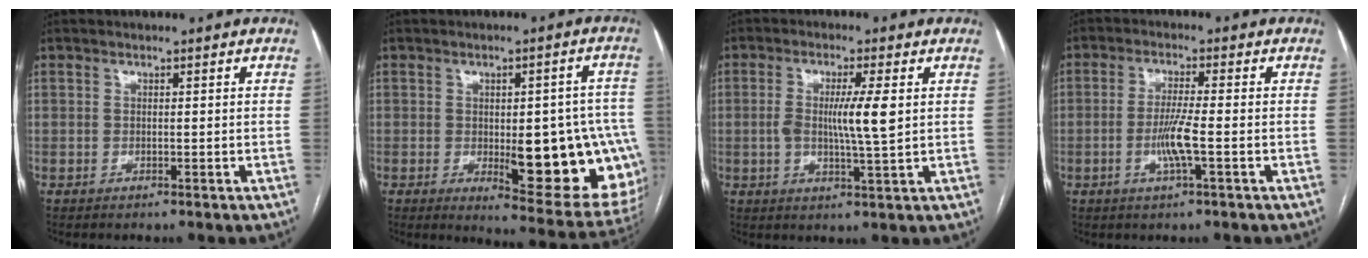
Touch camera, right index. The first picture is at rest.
{"total": 18.3, "force": [-3.2, 5.9, 17.0], "torque": [-0.131, 0.010, -0.015]}
{"total": 6.7, "force": [0.6, 0.2, 6.7], "torque": [-0.122, -0.002, 0.009]}
{"total": 5.2, "force": [-1.4, 0.0, 5.0], "torque": [-0.102, -0.006, -0.028]}